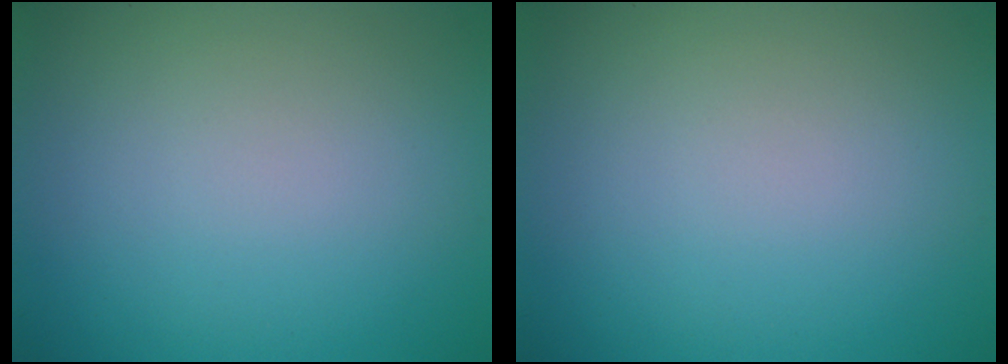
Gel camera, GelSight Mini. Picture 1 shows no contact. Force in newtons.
{"total": 0.0}